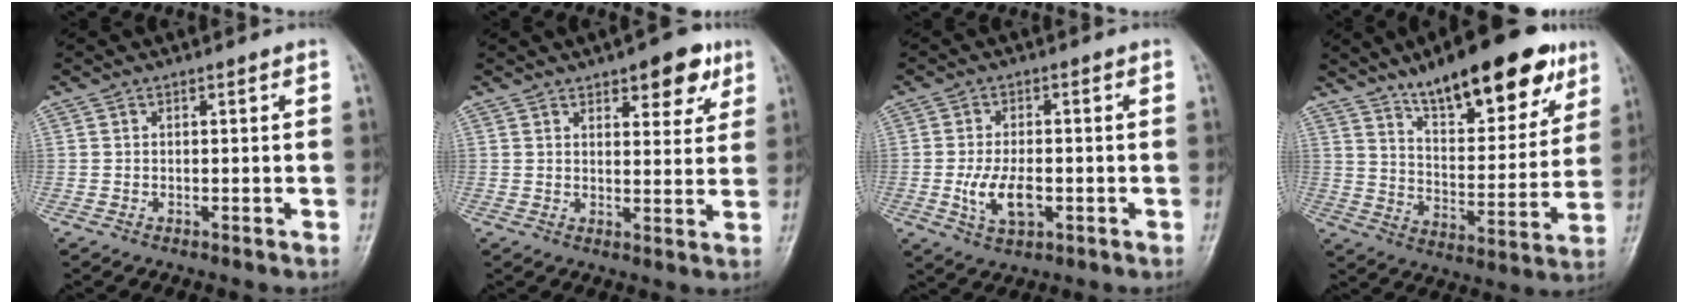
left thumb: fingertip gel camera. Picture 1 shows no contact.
{"total": 8.2, "force": [4.8, 3.7, 5.5], "torque": [-0.042, -0.020, 0.059]}
{"total": 6.9, "force": [-1.6, 3.5, 5.7], "torque": [-0.109, 0.002, -0.024]}
{"total": 22.0, "force": [14.3, 7.7, 14.9], "torque": [-0.176, -0.055, 0.223]}